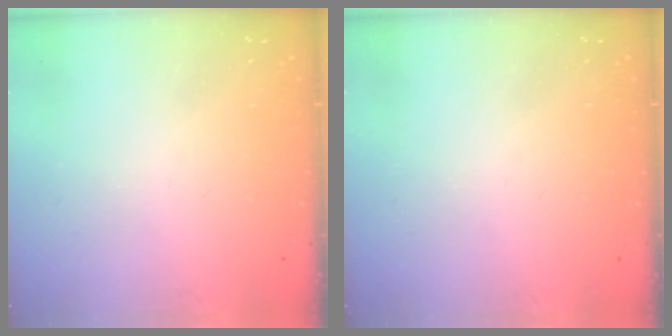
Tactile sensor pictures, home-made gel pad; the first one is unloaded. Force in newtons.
{"total": 0.0}